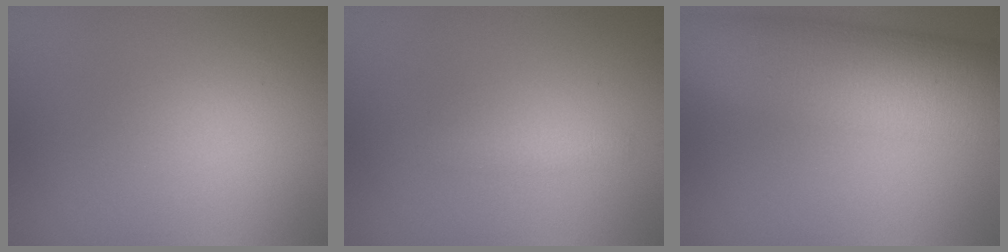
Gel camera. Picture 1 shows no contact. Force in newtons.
{"total": 1.3, "press": 1.3, "slide": 0.1}
{"total": 10.3, "press": 10.3, "slide": 0.2}